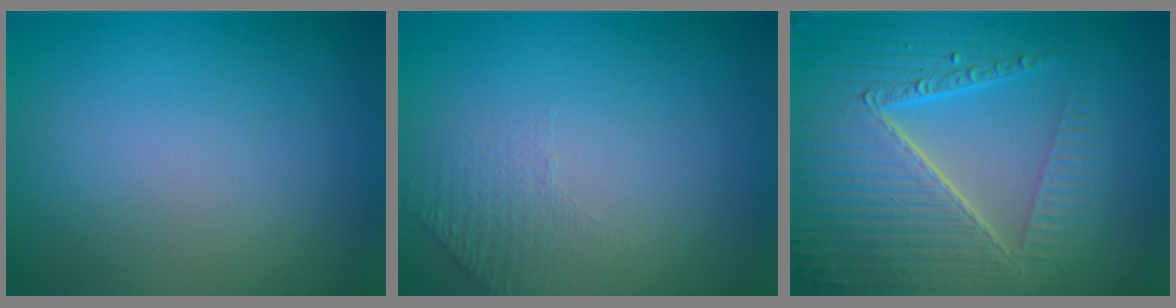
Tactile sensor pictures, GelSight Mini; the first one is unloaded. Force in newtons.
{"total": 1.2, "press": 0.7, "slide": 0.9}
{"total": 8.8, "press": 6.2, "slide": 6.2}